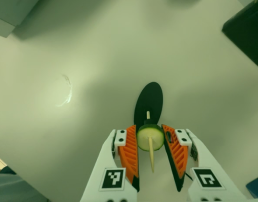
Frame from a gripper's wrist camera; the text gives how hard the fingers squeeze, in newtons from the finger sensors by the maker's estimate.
{"total": 10.1, "left": 10.4, "right": 9.7}